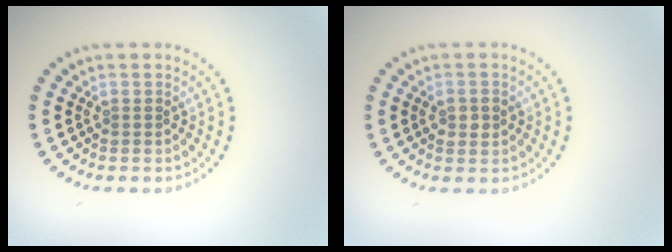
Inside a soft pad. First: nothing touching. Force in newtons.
{"total": 1.6, "press": 1.6, "slide": 0.2}